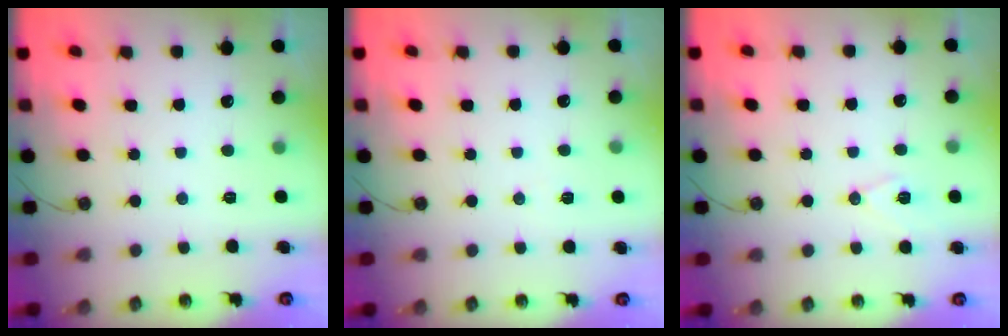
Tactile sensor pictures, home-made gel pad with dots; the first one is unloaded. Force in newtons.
{"total": 3.9, "press": 2.9, "slide": 2.6}
{"total": 8.2, "press": 7.4, "slide": 3.5}